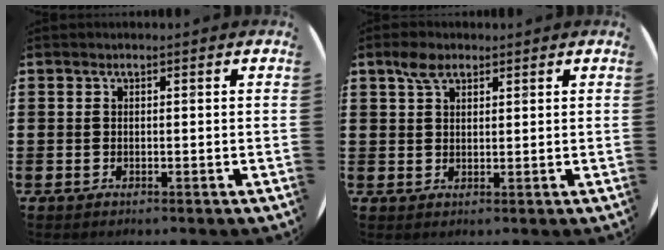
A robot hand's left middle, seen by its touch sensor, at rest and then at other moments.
{"total": 3.2, "force": [2.2, 1.6, 1.6], "torque": [-0.027, 0.004, 0.039]}